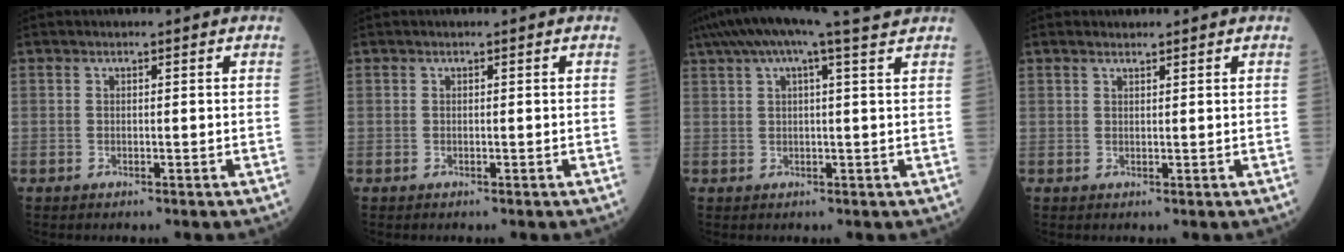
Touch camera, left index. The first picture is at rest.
{"total": 0.0}
{"total": 9.6, "force": [7.3, -0.4, 6.2], "torque": [-0.106, 0.043, 0.098]}
{"total": 1.1, "force": [1.0, 0.2, 0.3], "torque": [-0.013, 0.008, 0.021]}